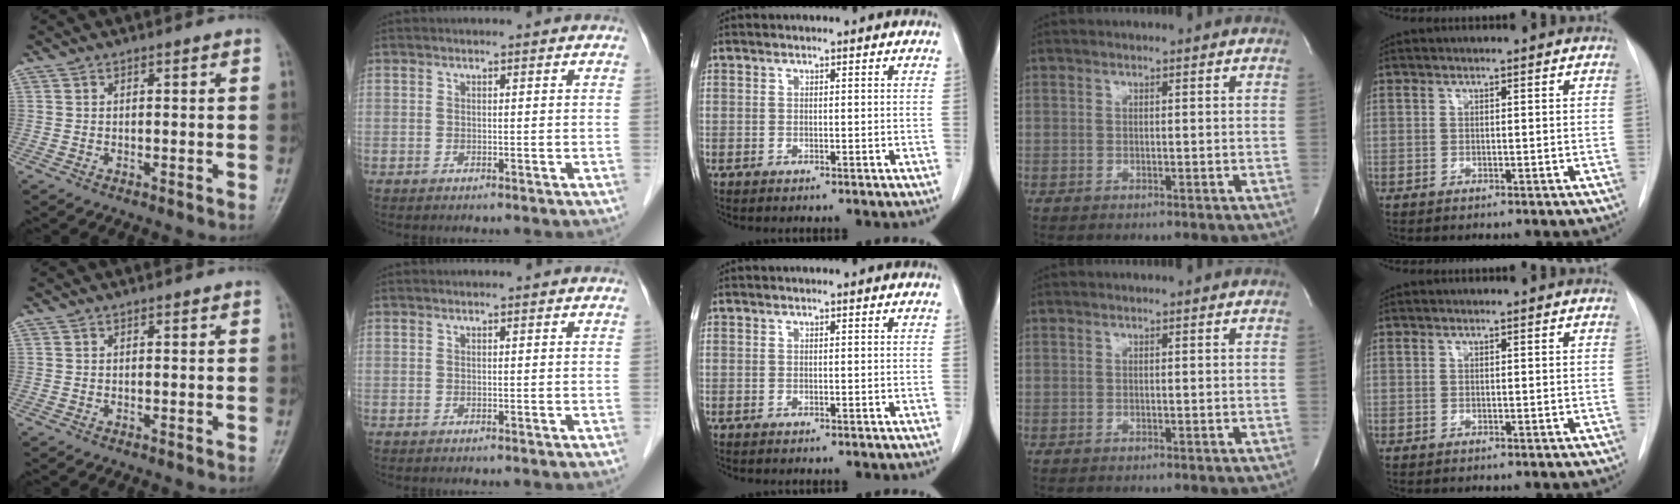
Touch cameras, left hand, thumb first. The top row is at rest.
{}